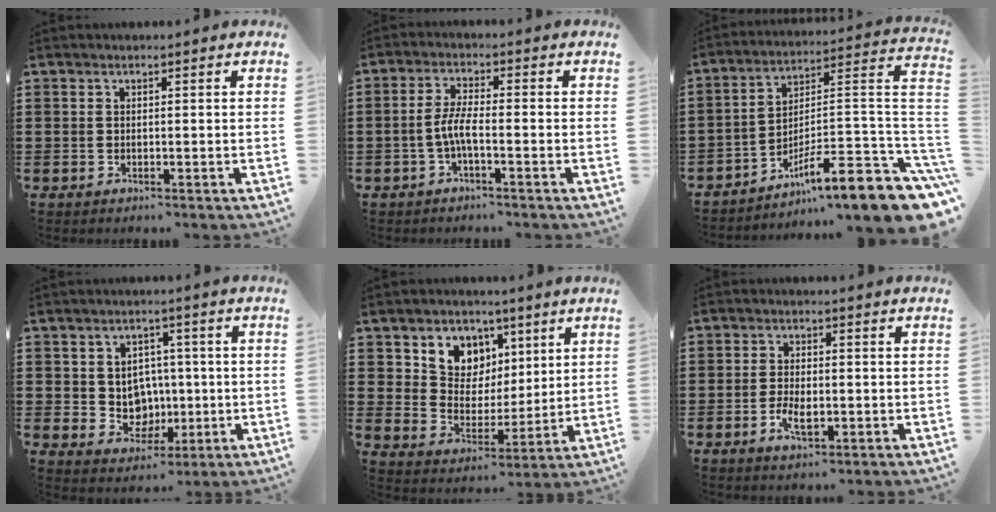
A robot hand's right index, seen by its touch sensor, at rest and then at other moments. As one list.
[{"total": 4.1, "force": [-1.4, 0.6, 3.8], "torque": [-0.095, -0.008, -0.036]}, {"total": 12.8, "force": [-8.4, 2.1, 9.5], "torque": [-0.127, 0.011, -0.150]}, {"total": 5.6, "force": [0.3, 5.3, 1.8], "torque": [-0.039, 0.003, 0.007]}, {"total": 6.7, "force": [3.8, 5.4, 0.5], "torque": [-0.045, -0.022, 0.069]}, {"total": 3.7, "force": [-1.1, 1.7, 3.1], "torque": [-0.068, -0.002, -0.023]}]